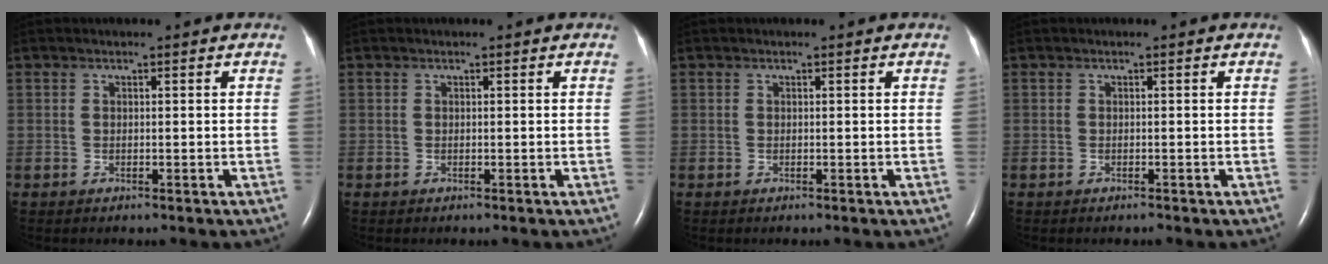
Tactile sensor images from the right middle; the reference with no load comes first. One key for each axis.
{"total": 0.0}
{"total": 0.0}
{"total": 0.0}